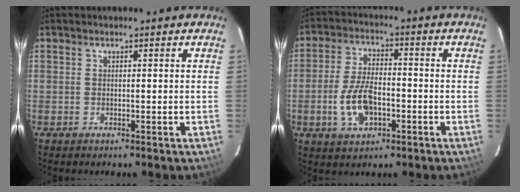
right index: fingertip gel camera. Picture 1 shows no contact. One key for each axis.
{"total": 9.4, "fx": -3.0, "fy": 4.9, "fz": 7.5, "tx": -0.156, "ty": 0.004, "tz": -0.048}